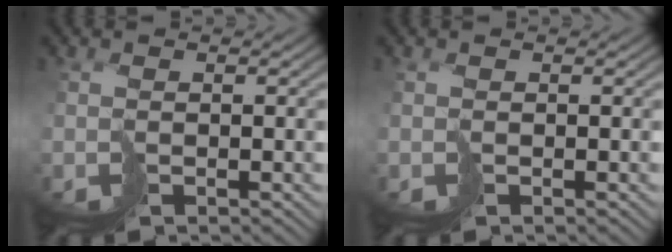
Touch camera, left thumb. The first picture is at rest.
{"total": 0.0}